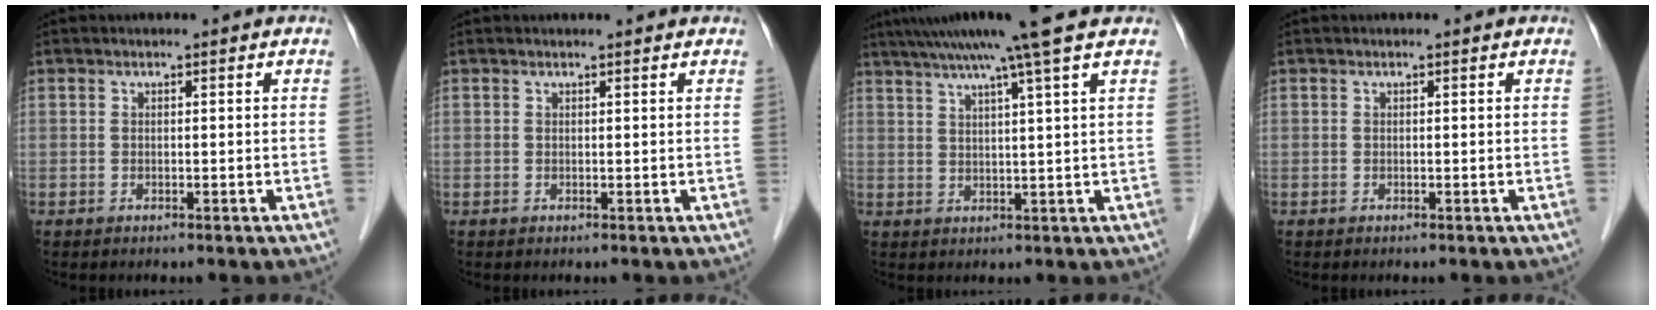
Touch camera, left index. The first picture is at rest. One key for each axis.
{"total": 1.2, "fx": 1.2, "fy": 0.1, "fz": 0.2, "tx": -0.012, "ty": 0.007, "tz": 0.014}
{"total": 10.5, "fx": 7.9, "fy": -2.0, "fz": 6.7, "tx": -0.110, "ty": 0.017, "tz": 0.109}
{"total": 0.0}